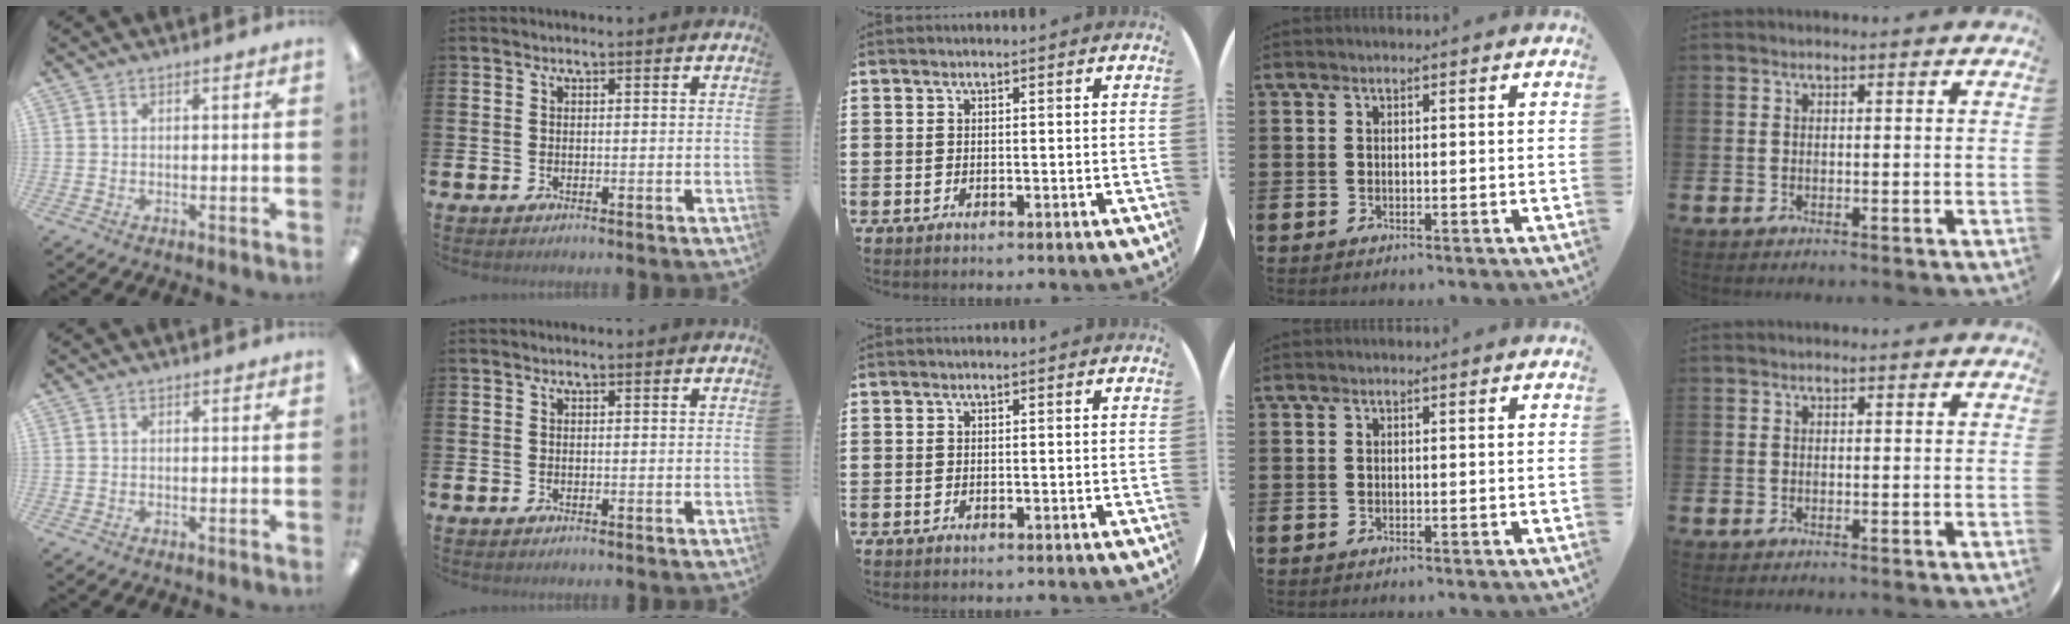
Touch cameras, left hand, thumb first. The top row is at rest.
{}